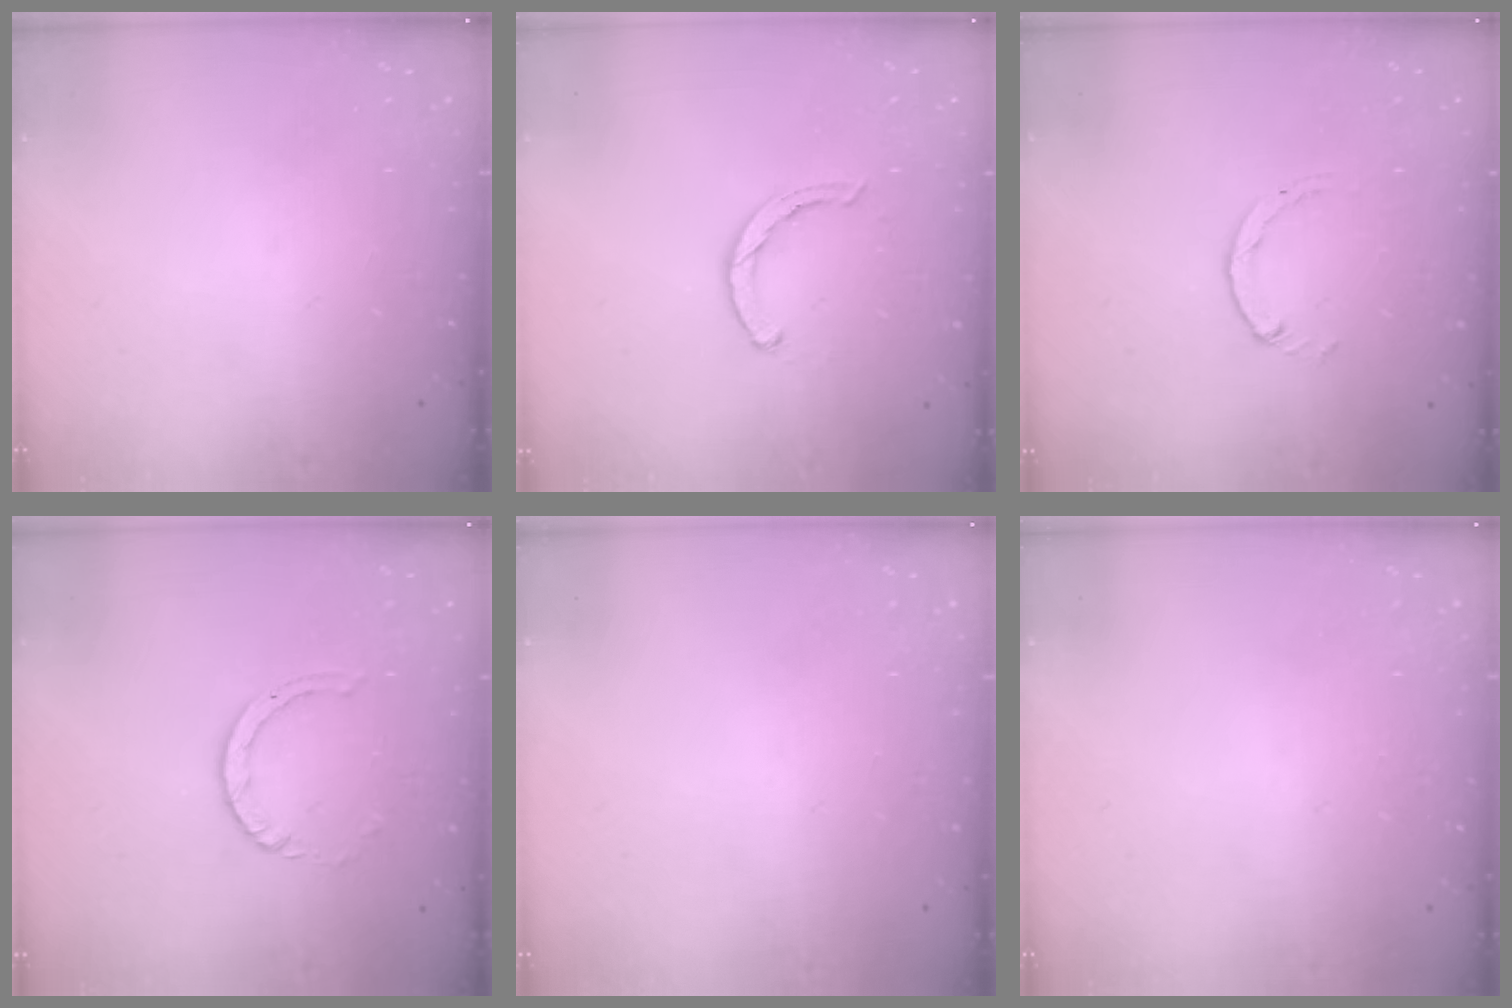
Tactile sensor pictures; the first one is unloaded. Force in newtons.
{"total": 2.5, "press": 2.5, "slide": 0.4}
{"total": 1.1, "press": 1.1, "slide": 0.2}
{"total": 3.8, "press": 3.7, "slide": 0.3}
{"total": 2.4, "press": 2.4, "slide": 0.2}
{"total": 2.5, "press": 2.5, "slide": 0.2}